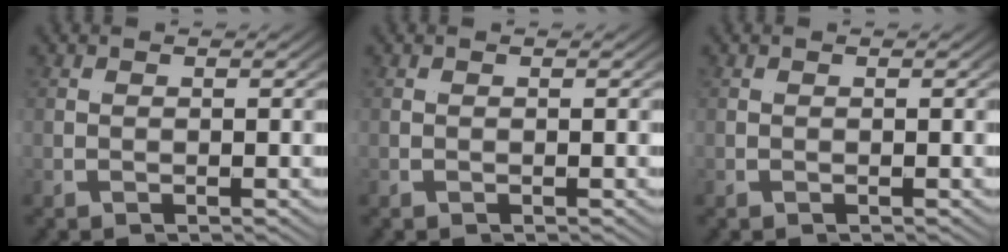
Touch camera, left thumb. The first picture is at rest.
{"total": 0.0}
{"total": 0.0}